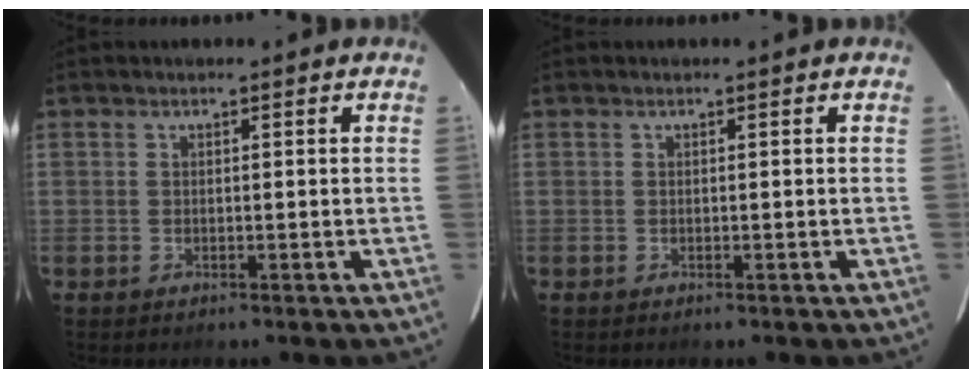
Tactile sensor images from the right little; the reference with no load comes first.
{"total": 0.0}